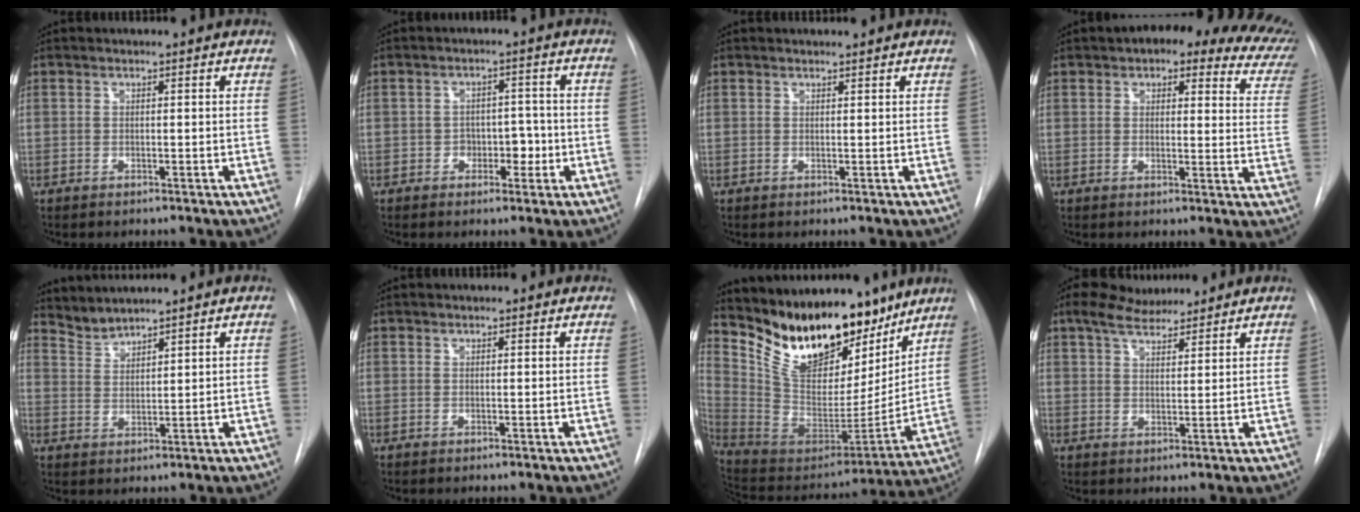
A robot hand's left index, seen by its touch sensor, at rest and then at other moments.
{"total": 3.9, "force": [-1.2, 2.7, 2.6], "torque": [-0.025, 0.012, -0.013]}
{"total": 1.6, "force": [1.5, 0.2, 0.4], "torque": [-0.007, 0.011, 0.024]}
{"total": 20.8, "force": [15.8, 7.2, 11.3], "torque": [-0.134, 0.015, 0.165]}
{"total": 3.5, "force": [3.4, -0.4, -0.3], "torque": [0.001, 0.002, 0.076]}
{"total": 0.7, "force": [0.6, 0.3, 0.1], "torque": [-0.006, 0.006, 0.010]}
{"total": 22.5, "force": [17.2, 9.1, 11.3], "torque": [-0.192, -0.018, 0.298]}
{"total": 7.4, "force": [6.2, 2.1, 3.5], "torque": [-0.064, 0.024, 0.110]}